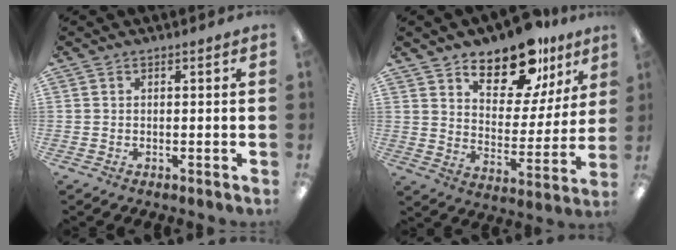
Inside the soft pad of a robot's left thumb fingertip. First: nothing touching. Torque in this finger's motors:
{"motor_torque": [0.46, 0.57, 1.30, -1.44, 0.06]}